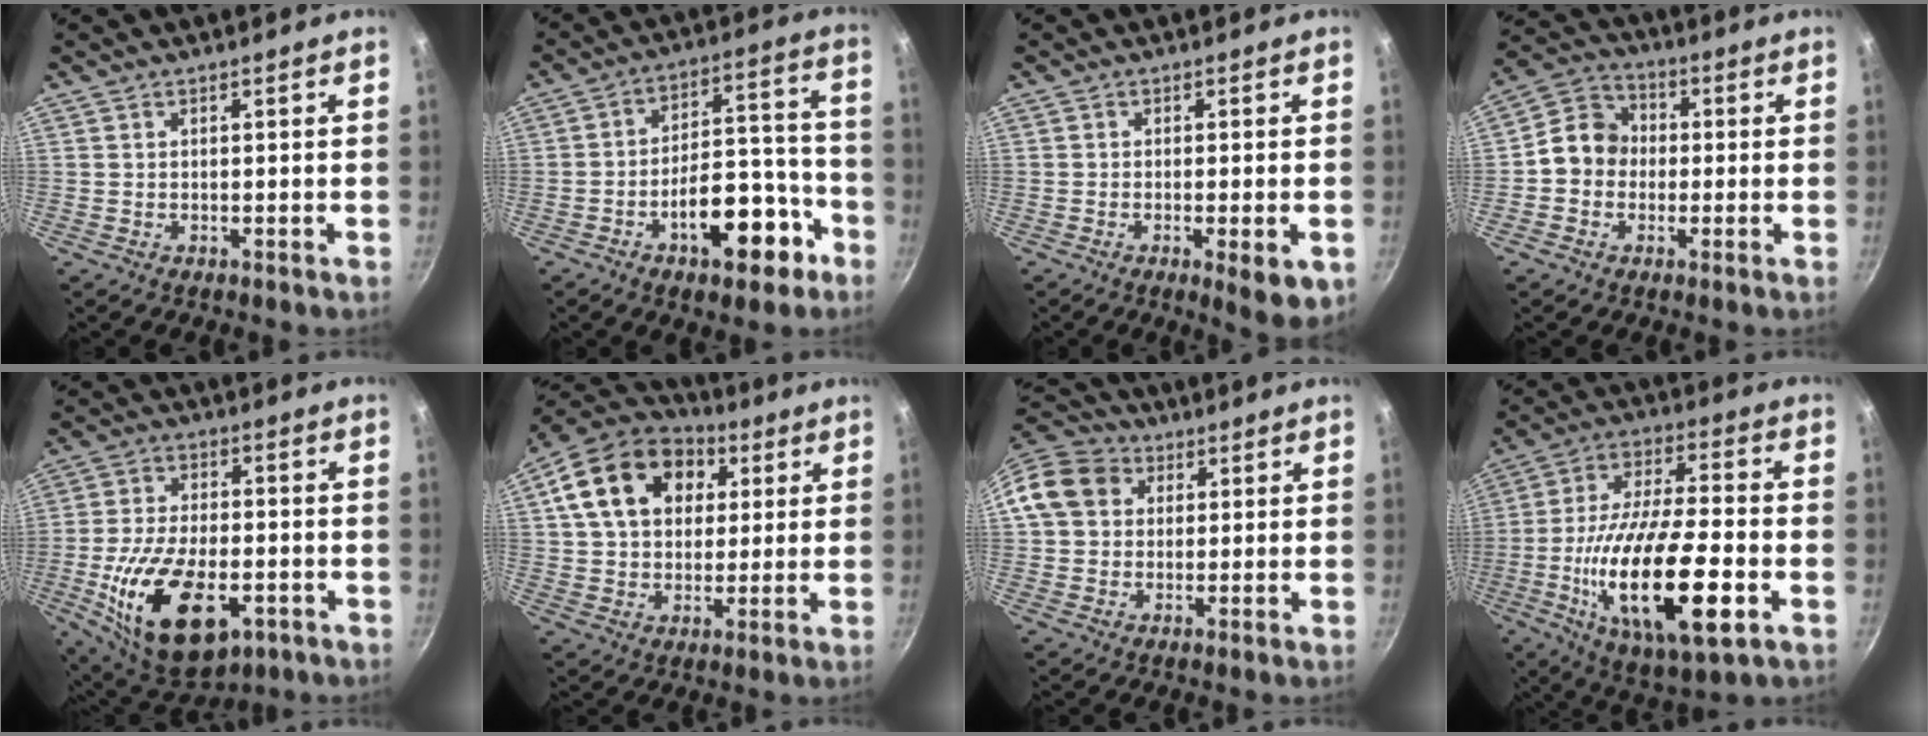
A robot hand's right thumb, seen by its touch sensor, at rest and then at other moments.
{"total": 15.6, "force": [-7.6, 7.6, 11.3], "torque": [-0.123, 0.076, -0.102]}
{"total": 6.5, "force": [-2.2, 1.6, 5.9], "torque": [-0.077, -0.003, -0.028]}
{"total": 8.6, "force": [-0.7, 7.6, 4.0], "torque": [-0.035, 0.024, -0.034]}
{"total": 20.3, "force": [-6.6, 10.7, 16.0], "torque": [-0.274, 0.010, -0.104]}
{"total": 19.9, "force": [5.9, 14.5, 12.3], "torque": [-0.201, 0.018, 0.090]}
{"total": 11.2, "force": [2.6, 9.5, 5.4], "torque": [-0.077, 0.023, 0.029]}
{"total": 24.6, "force": [-6.8, 8.6, 22.0], "torque": [-0.392, 0.014, -0.114]}